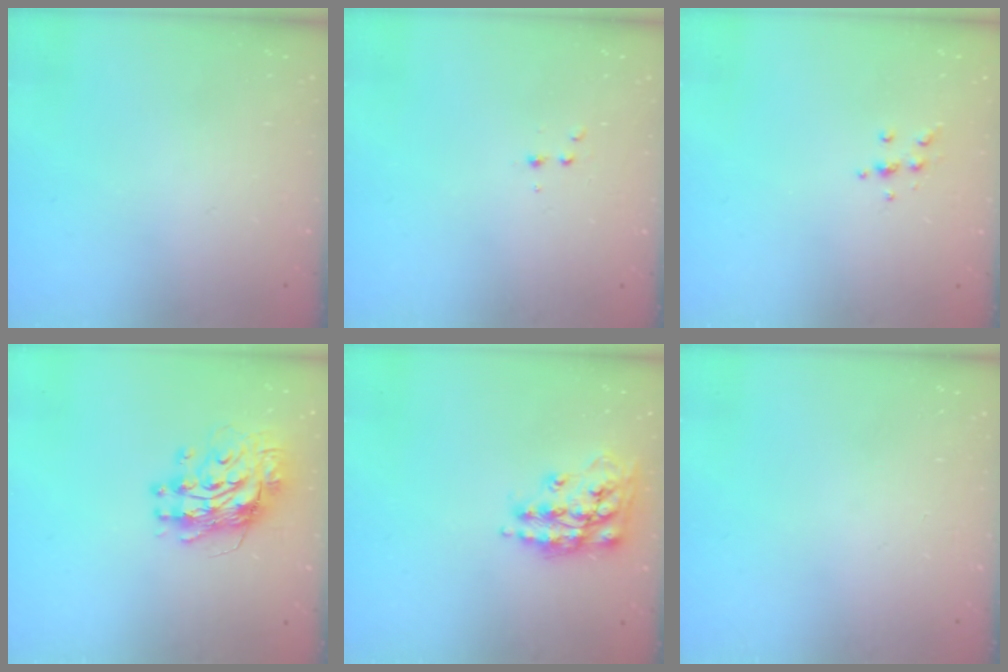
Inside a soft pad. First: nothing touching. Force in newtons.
{"total": 3.2, "press": 3.1, "slide": 1.0}
{"total": 4.8, "press": 4.7, "slide": 0.8}
{"total": 11.6, "press": 11.6, "slide": 1.2}
{"total": 14.8, "press": 14.7, "slide": 1.5}
{"total": 0.0}